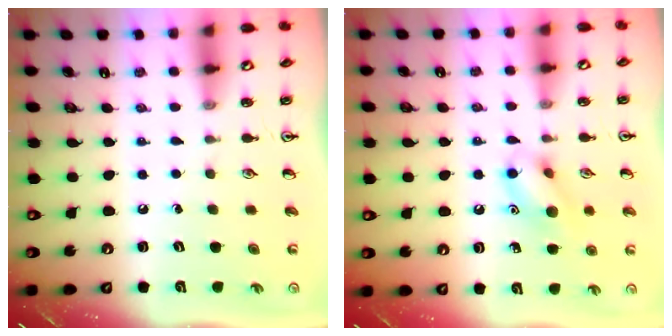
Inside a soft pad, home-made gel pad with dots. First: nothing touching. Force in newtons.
{"total": 10.2, "press": 10.1, "slide": 0.9}